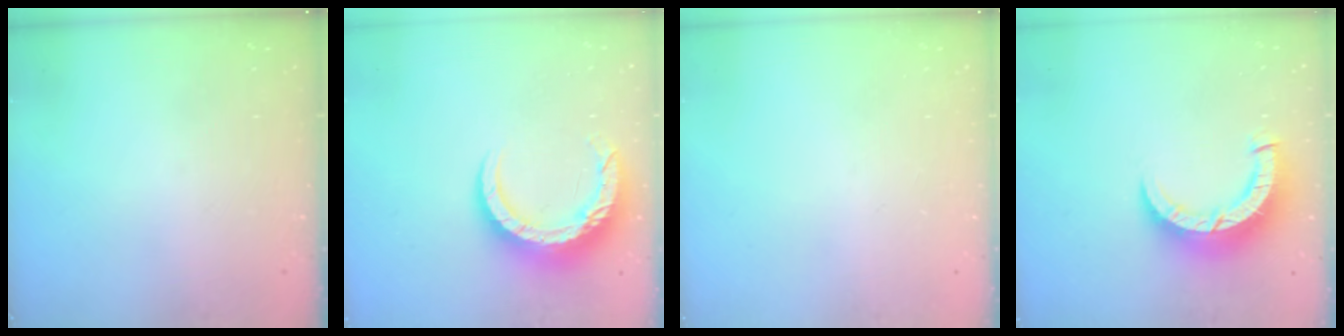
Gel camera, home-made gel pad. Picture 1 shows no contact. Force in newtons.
{"total": 12.0, "press": 11.9, "slide": 1.2}
{"total": 0.0}
{"total": 9.4, "press": 9.3, "slide": 1.0}